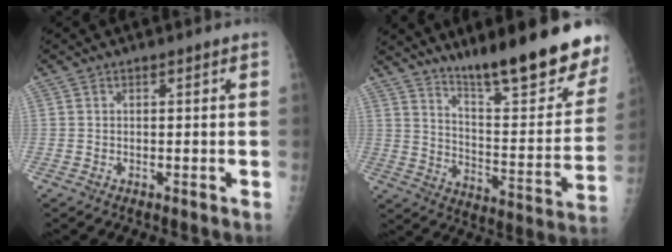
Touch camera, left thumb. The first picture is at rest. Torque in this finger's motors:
{"motor_torque": [0.67, 0.27, 0.95, -1.82, 0.09]}